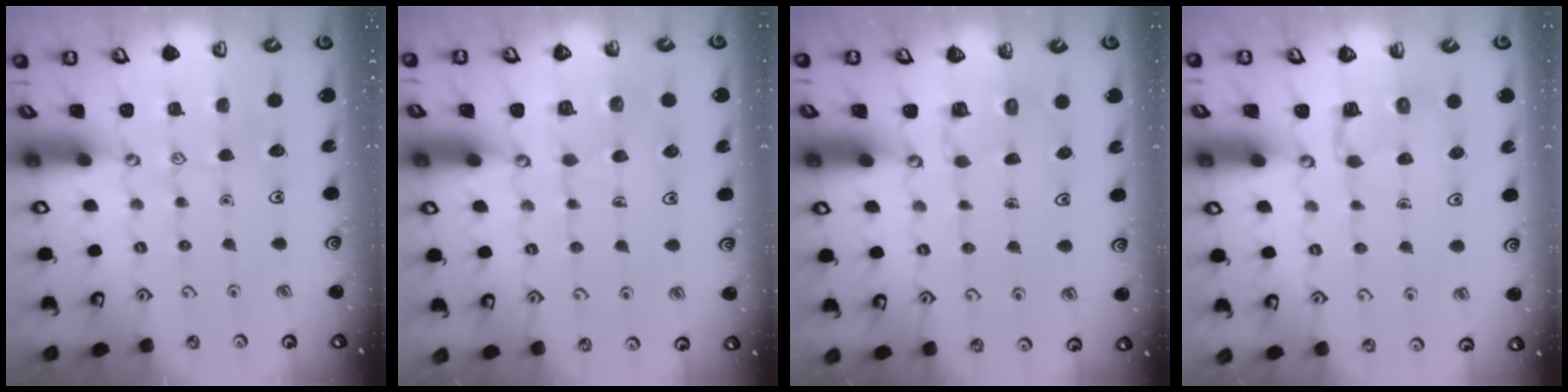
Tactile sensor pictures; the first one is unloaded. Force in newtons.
{"total": 6.1, "press": 6.1, "slide": 0.4}
{"total": 3.2, "press": 3.2, "slide": 0.2}
{"total": 3.3, "press": 3.3, "slide": 0.3}